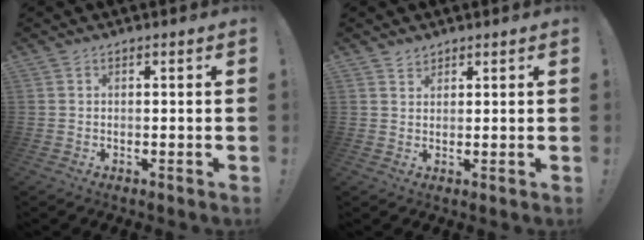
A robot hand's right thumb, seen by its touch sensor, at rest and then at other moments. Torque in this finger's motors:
{"motor_torque": [-0.07, 0.19, 0.33, 0.14, -0.04]}